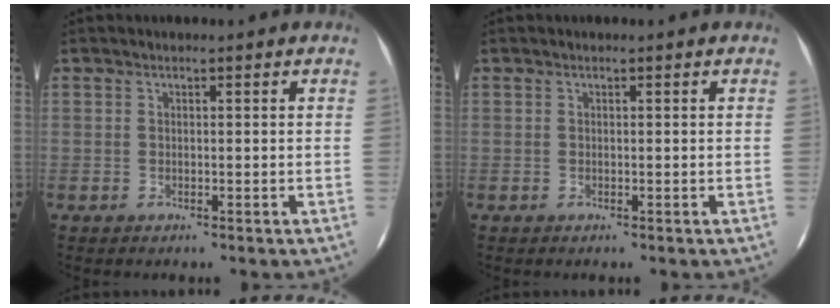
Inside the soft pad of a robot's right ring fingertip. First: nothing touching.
{"total": 0.0}